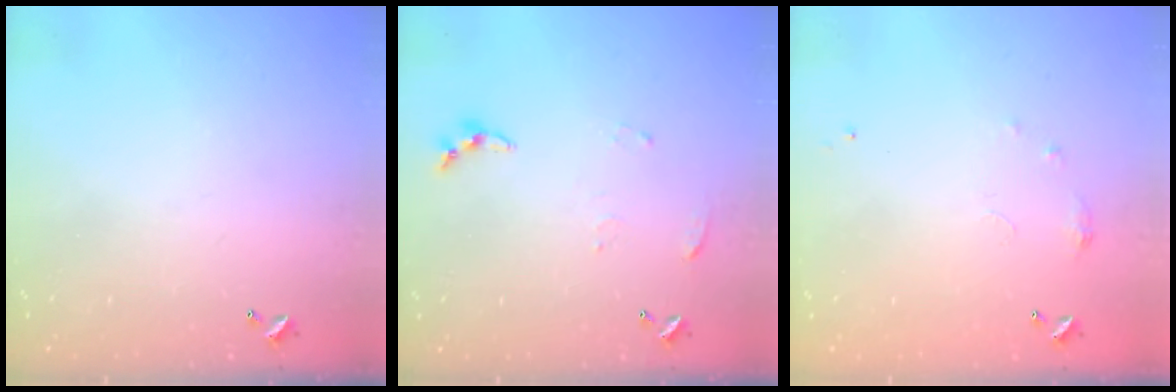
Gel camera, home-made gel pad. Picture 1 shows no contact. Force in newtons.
{"total": 4.3, "press": 4.3, "slide": 0.5}
{"total": 6.0, "press": 5.9, "slide": 0.8}